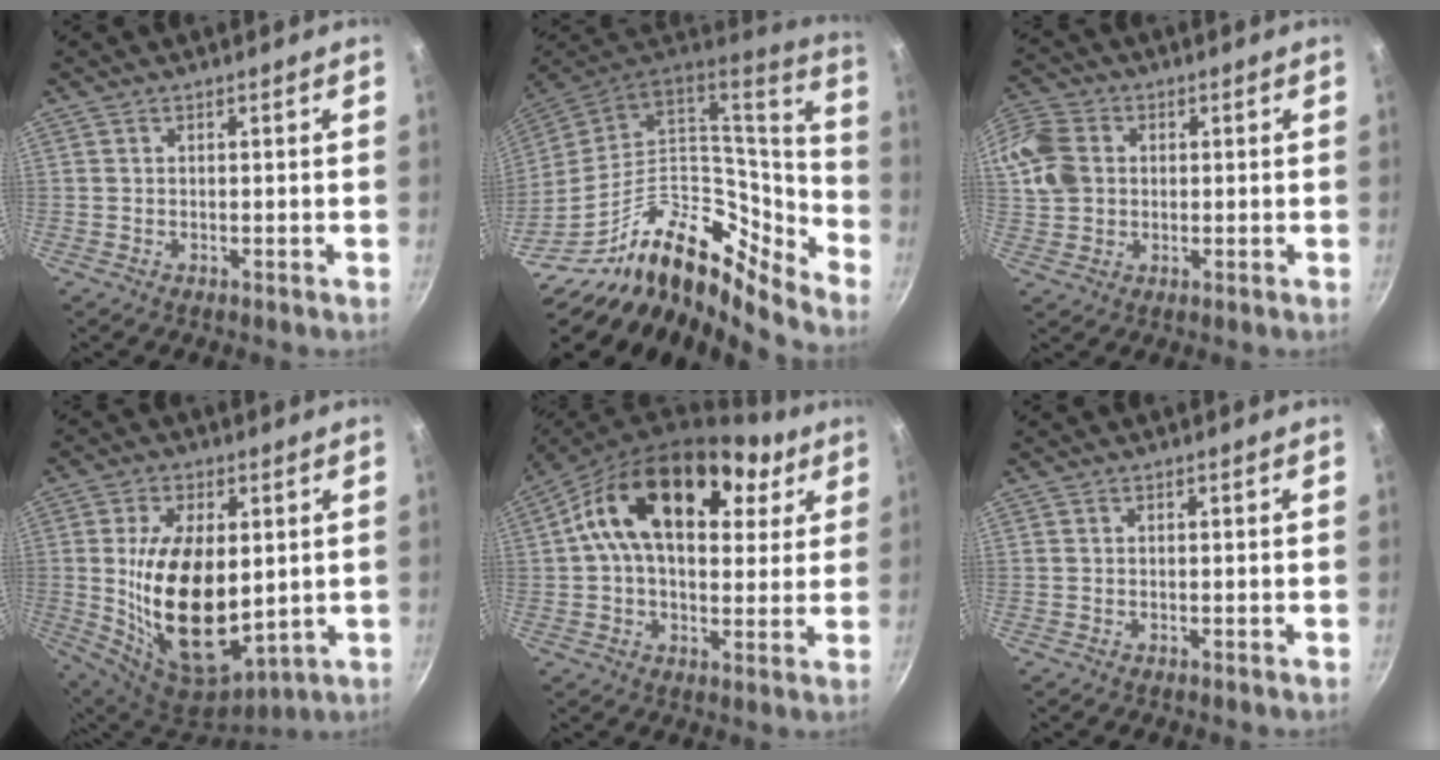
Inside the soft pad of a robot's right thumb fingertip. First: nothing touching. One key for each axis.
{"total": 24.1, "fx": -13.4, "fy": 12.3, "fz": 15.9, "tx": -0.188, "ty": 0.087, "tz": -0.240}
{"total": 15.7, "fx": 2.7, "fy": 13.0, "fz": 8.4, "tx": -0.205, "ty": 0.026, "tz": 0.042}
{"total": 20.1, "fx": 0.9, "fy": 11.5, "fz": 16.5, "tx": -0.282, "ty": -0.025, "tz": 0.035}
{"total": 20.1, "fx": 7.1, "fy": 12.6, "fz": 14.0, "tx": -0.208, "ty": 0.005, "tz": 0.096}
{"total": 0.0}